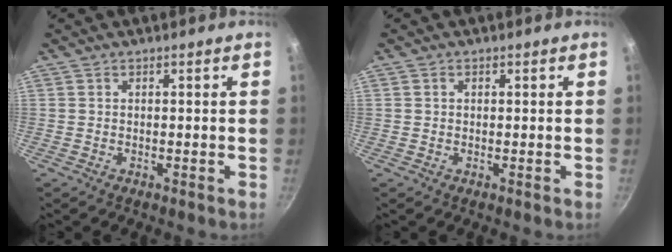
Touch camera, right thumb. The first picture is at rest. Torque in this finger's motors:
{"motor_torque": [-0.07, -0.23, -0.32, 0.07, -0.01]}